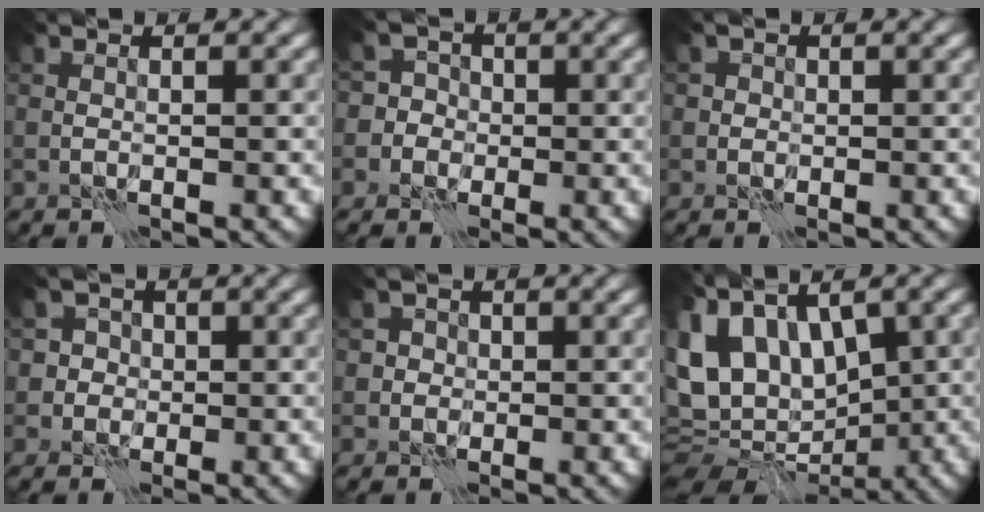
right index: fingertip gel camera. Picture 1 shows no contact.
{"total": 4.9, "force": [-0.2, 4.8, 1.3], "torque": [0.004, 0.034, -0.040]}
{"total": 0.9, "force": [-0.1, 0.9, 0.0], "torque": [0.007, -0.001, -0.005]}
{"total": 3.2, "force": [0.3, 3.1, 0.9], "torque": [0.008, 0.008, -0.007]}
{"total": 2.3, "force": [0.2, 2.2, 0.6], "torque": [0.008, 0.005, -0.004]}
{"total": 9.8, "force": [1.3, 6.8, 6.8], "torque": [-0.118, 0.010, 0.033]}